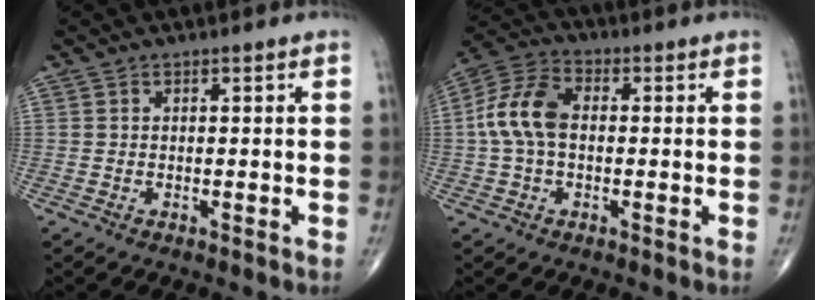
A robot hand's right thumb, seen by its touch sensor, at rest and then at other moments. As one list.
[{"total": 10.3, "force": [0.3, 6.5, 8.0], "torque": [-0.167, 0.030, -0.003]}]